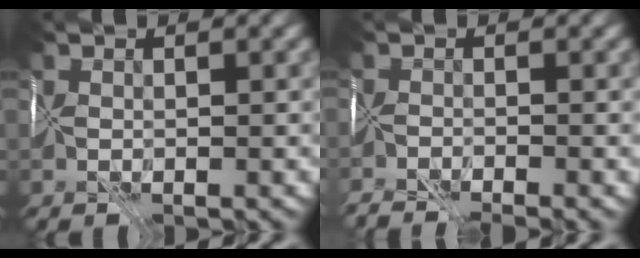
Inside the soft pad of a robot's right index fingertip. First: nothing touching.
{"total": 5.6, "force": [-5.0, 1.2, 2.2], "torque": [-0.035, -0.015, -0.073]}